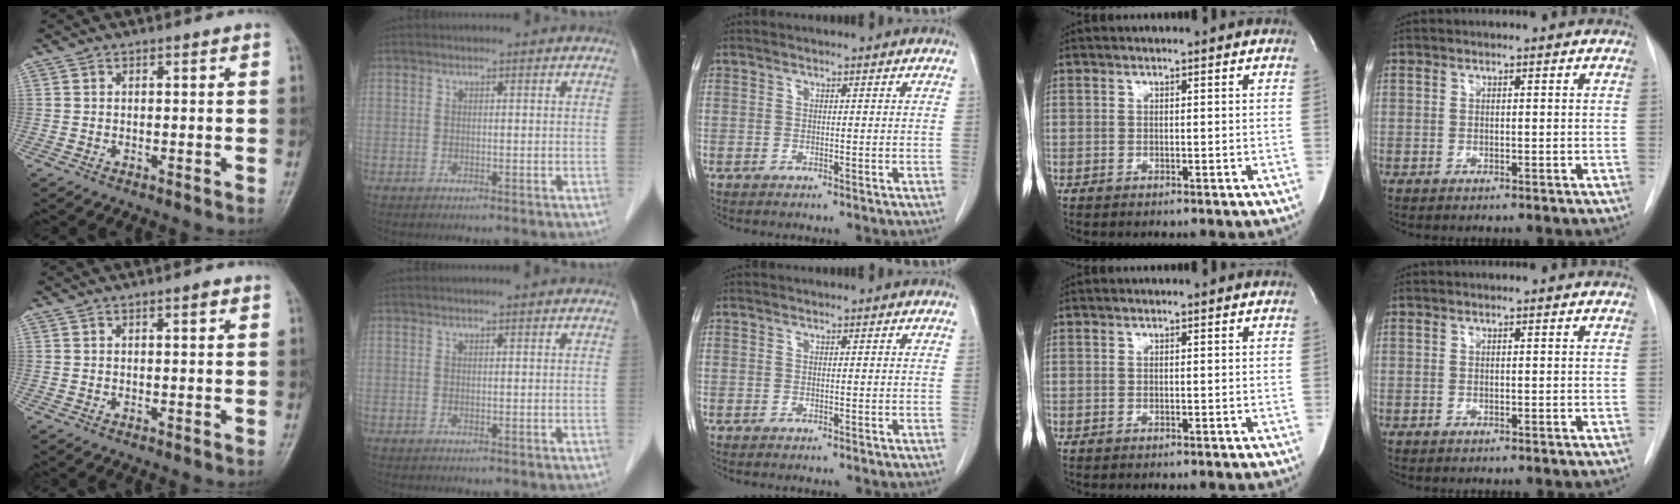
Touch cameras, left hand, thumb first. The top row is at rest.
{"thumb": {"total": 1.3, "force": [0.7, 0.3, 1.0], "torque": [-0.015, -0.001, 0.009]}, "index": {"total": 1.2, "force": [1.0, 0.0, 0.6], "torque": [-0.006, 0.014, 0.019]}}